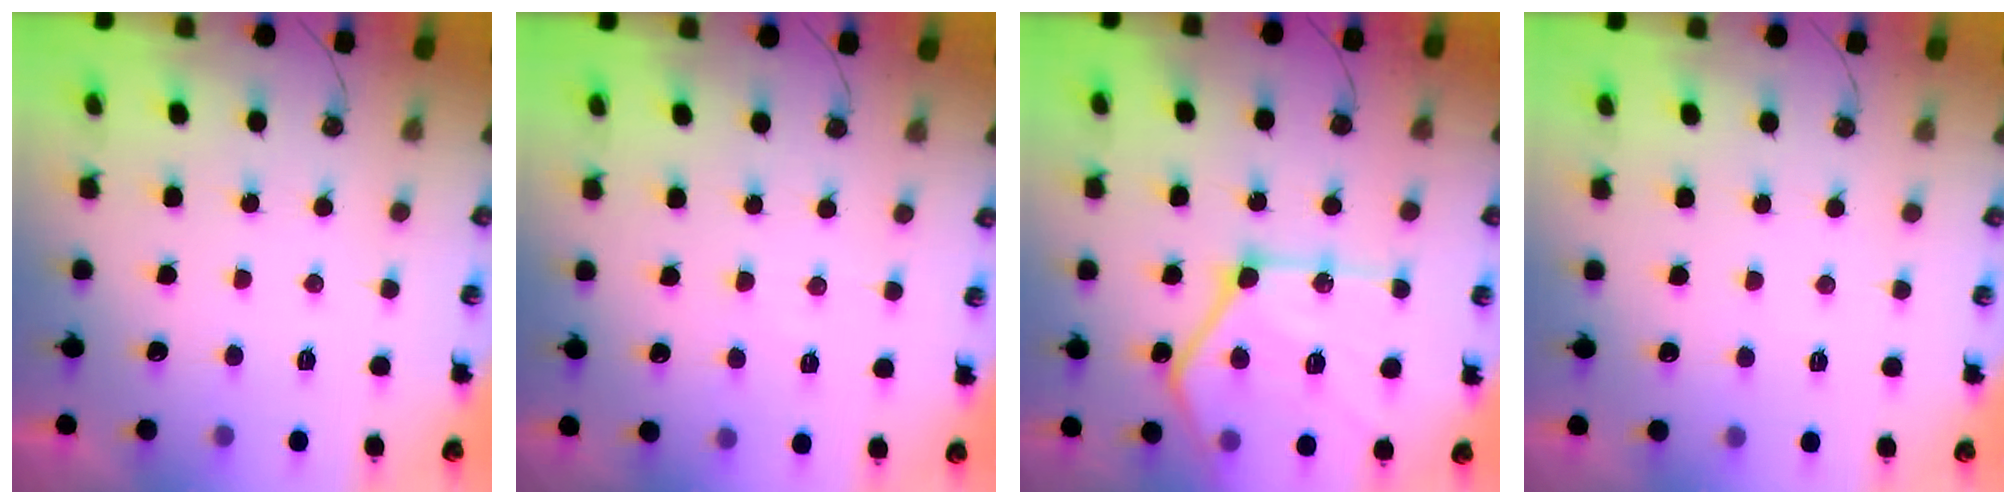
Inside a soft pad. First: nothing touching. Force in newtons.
{"total": 2.4, "press": 2.4, "slide": 0.5}
{"total": 24.6, "press": 24.5, "slide": 2.8}
{"total": 1.8, "press": 1.8, "slide": 0.4}